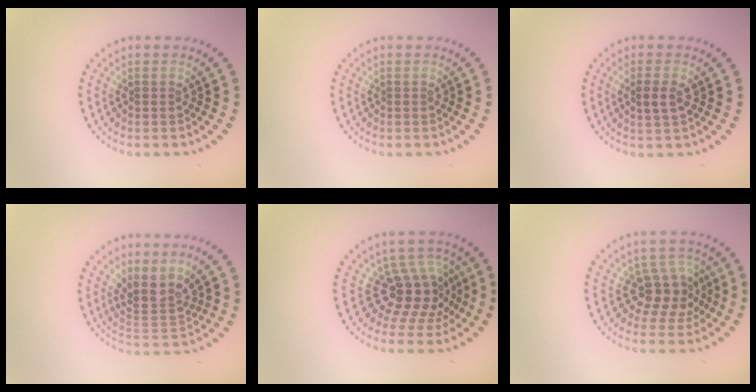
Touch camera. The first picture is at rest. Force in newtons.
{"total": 0.0}
{"total": 1.8, "press": 1.8, "slide": 0.5}
{"total": 3.2, "press": 2.5, "slide": 2.0}
{"total": 4.3, "press": 3.3, "slide": 2.8}
{"total": 3.7, "press": 3.2, "slide": 1.8}